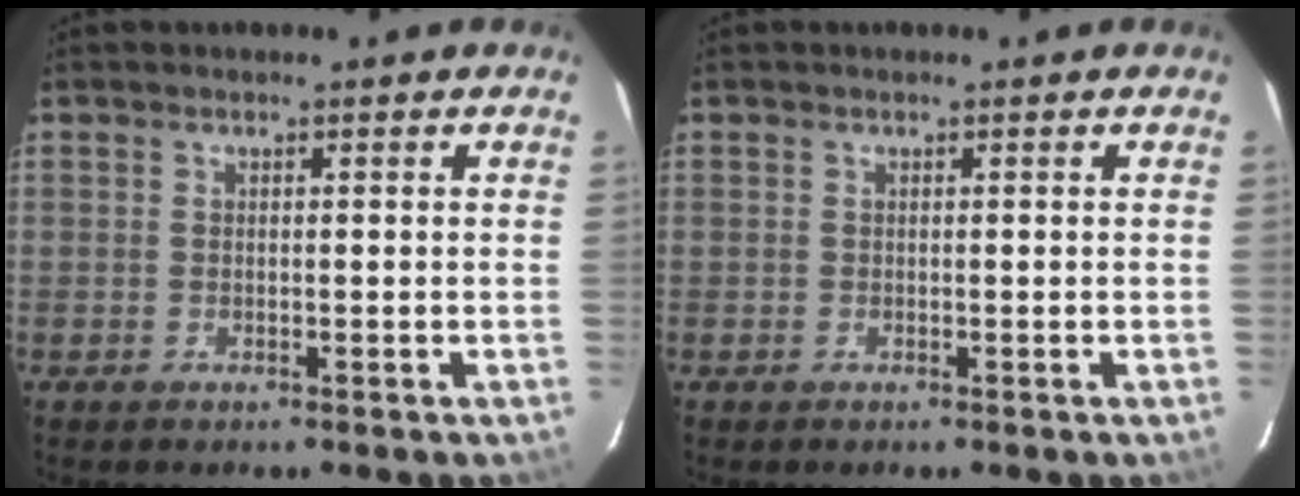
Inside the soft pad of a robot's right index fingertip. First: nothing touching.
{"total": 0.0}